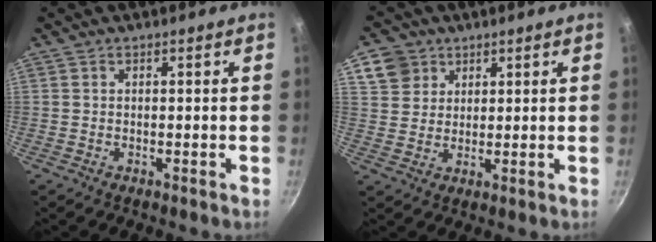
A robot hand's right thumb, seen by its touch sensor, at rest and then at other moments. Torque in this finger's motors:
{"motor_torque": [-1.26, 0.93, -0.07, 0.11, 0.10]}